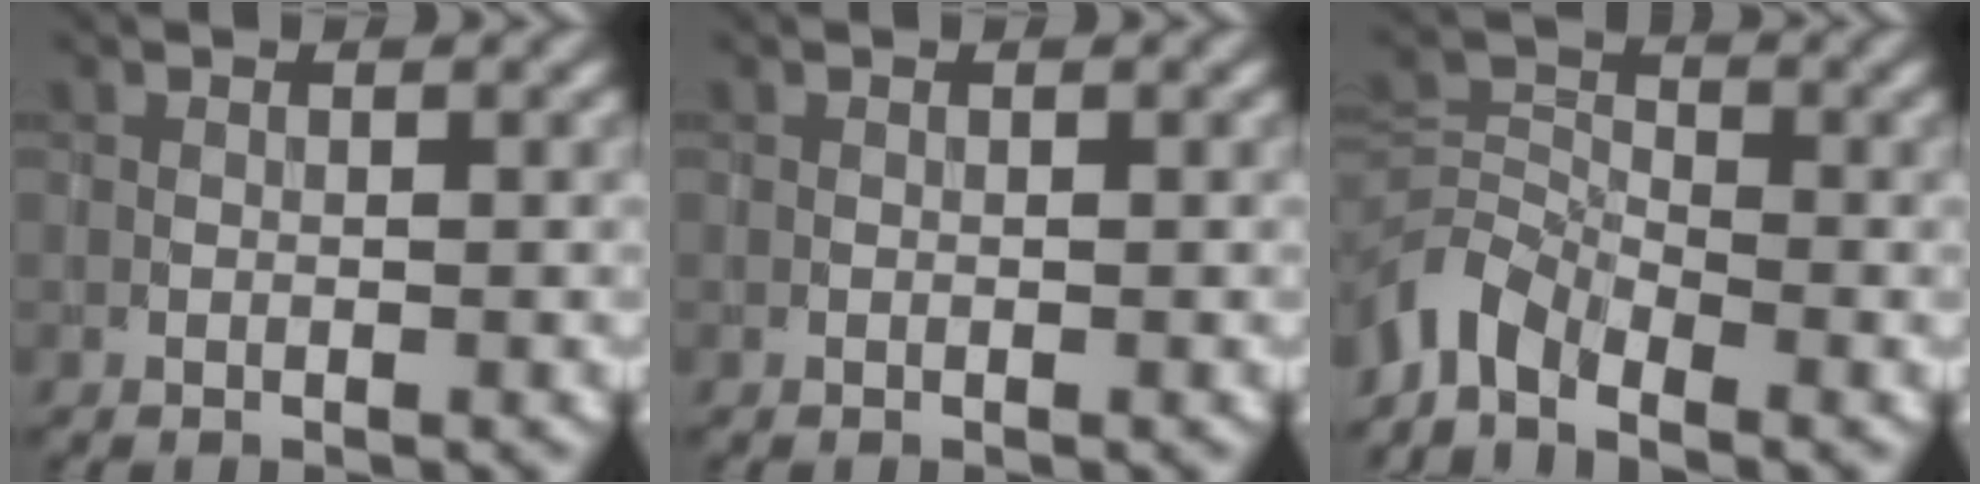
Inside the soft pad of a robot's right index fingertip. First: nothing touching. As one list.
[{"total": 0.0}, {"total": 4.3, "force": [-3.1, 2.3, 1.9], "torque": [-0.037, -0.003, -0.075]}]